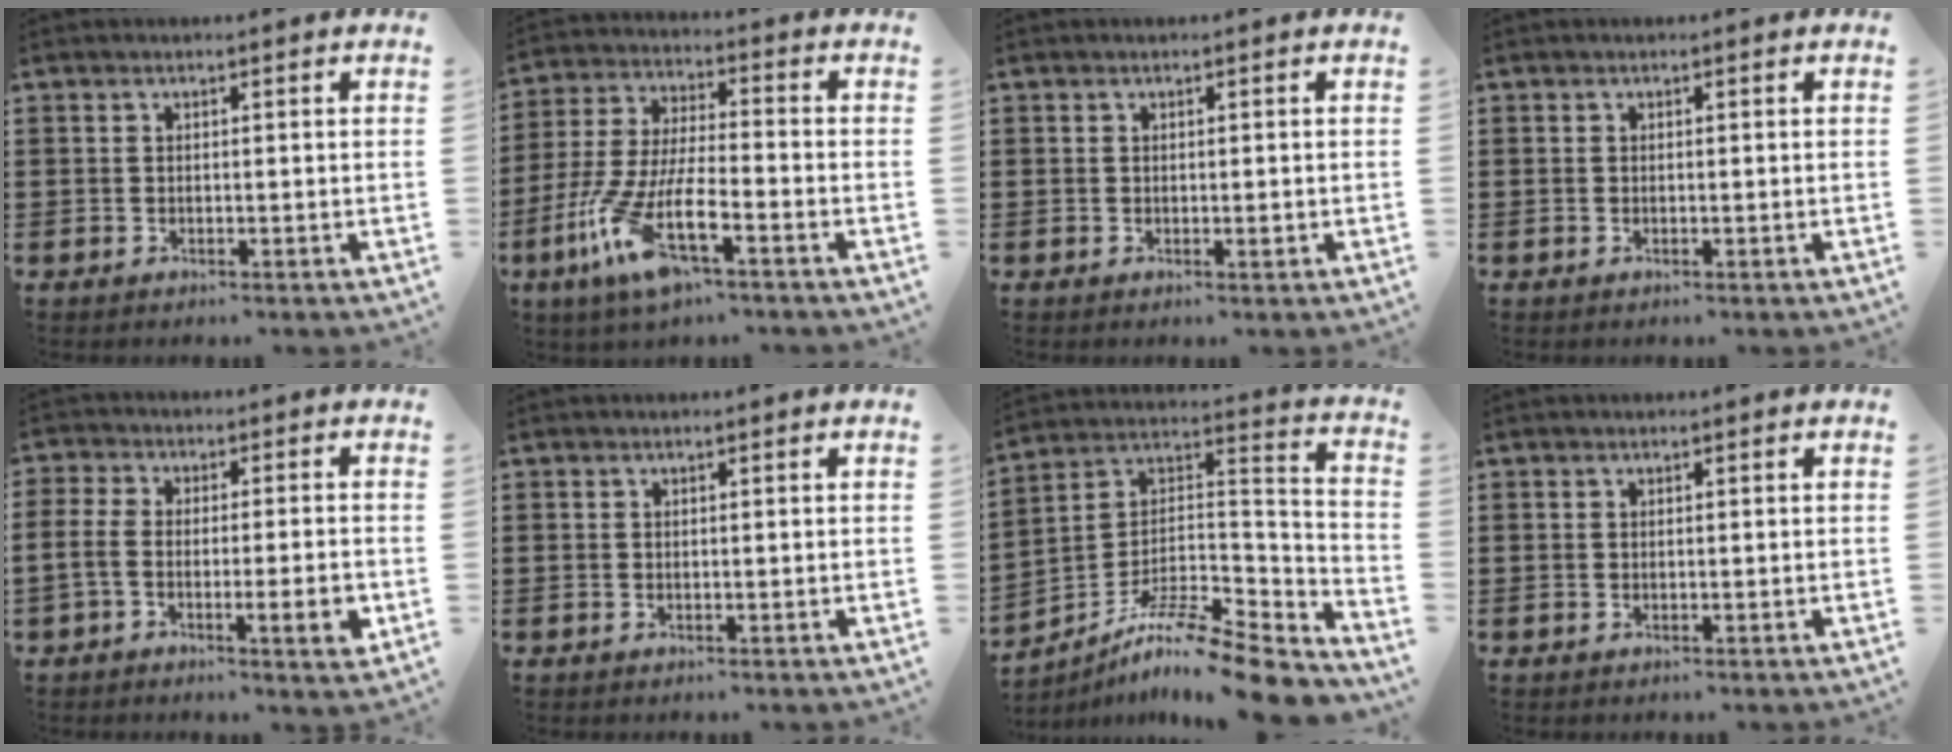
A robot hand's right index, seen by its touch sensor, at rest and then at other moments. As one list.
[{"total": 10.7, "force": [-6.3, 1.9, 8.5], "torque": [-0.217, -0.026, -0.131]}, {"total": 0.8, "force": [-0.2, 0.2, 0.7], "torque": [-0.013, -0.004, -0.002]}, {"total": 0.0}, {"total": 6.6, "force": [-2.6, 2.1, 5.7], "torque": [-0.109, 0.000, -0.047]}, {"total": 0.0}, {"total": 10.8, "force": [-9.0, 1.2, 5.8], "torque": [-0.104, 0.006, -0.179]}, {"total": 0.0}]